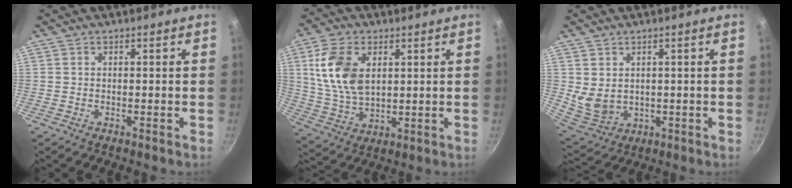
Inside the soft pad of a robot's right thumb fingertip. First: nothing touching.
{"total": 13.3, "force": [3.4, 8.3, 9.9], "torque": [-0.176, -0.015, 0.074]}
{"total": 6.7, "force": [1.4, 5.3, 3.9], "torque": [-0.058, -0.017, 0.047]}